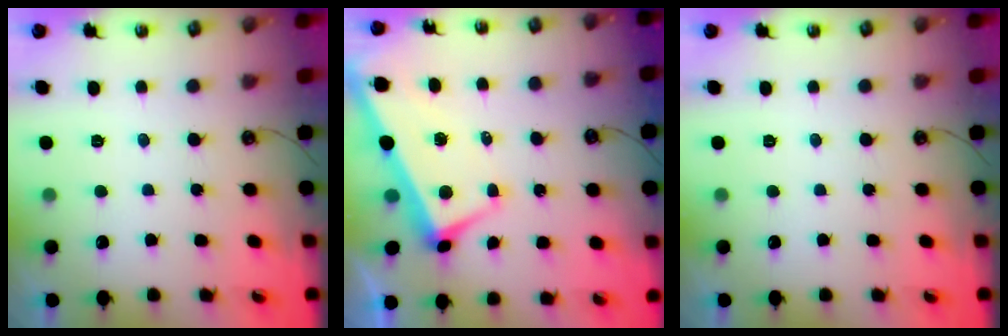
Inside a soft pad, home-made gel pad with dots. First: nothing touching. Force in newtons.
{"total": 1.6, "press": 1.2, "slide": 0.9}
{"total": 0.0}